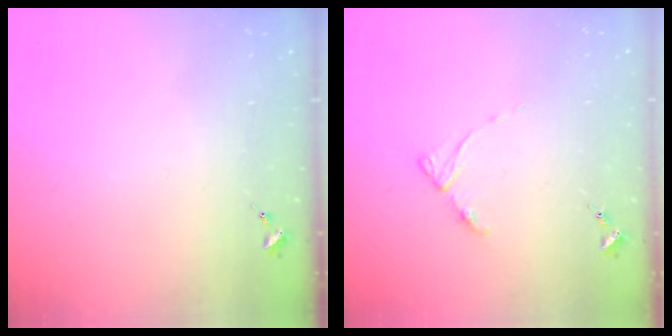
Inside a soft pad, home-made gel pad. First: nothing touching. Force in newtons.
{"total": 4.5, "press": 4.5, "slide": 0.5}